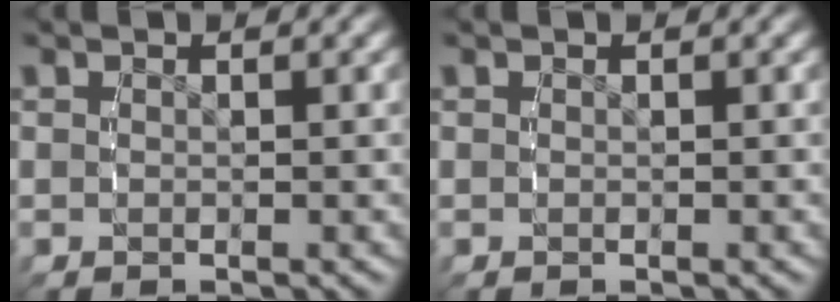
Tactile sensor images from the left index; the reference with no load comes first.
{"total": 0.0}